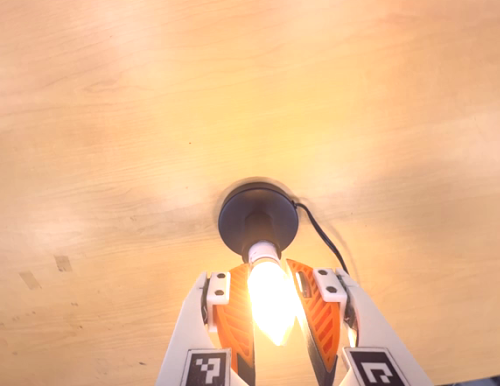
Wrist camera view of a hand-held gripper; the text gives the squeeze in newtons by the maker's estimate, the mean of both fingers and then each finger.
{"total": 13.2, "left": 12.8, "right": 13.7}